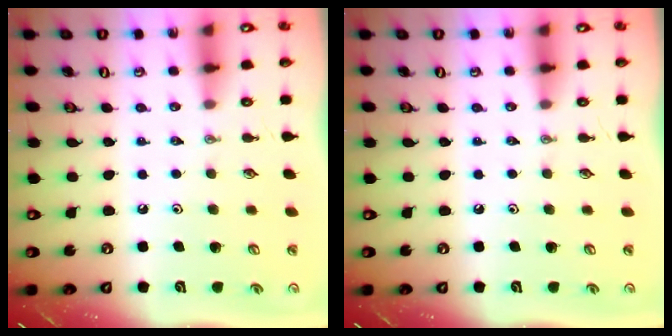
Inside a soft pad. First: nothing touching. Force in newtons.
{"total": 0.0}